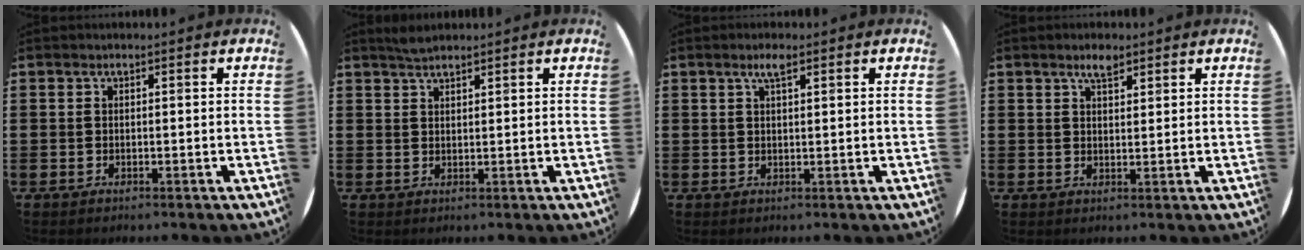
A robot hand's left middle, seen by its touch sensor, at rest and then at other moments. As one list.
[{"total": 1.9, "force": [1.8, 0.3, 0.6], "torque": [-0.014, 0.002, 0.033]}, {"total": 2.1, "force": [1.5, 0.4, 1.4], "torque": [-0.031, 0.004, 0.025]}, {"total": 2.7, "force": [2.2, 0.8, 1.4], "torque": [-0.030, 0.004, 0.040]}]